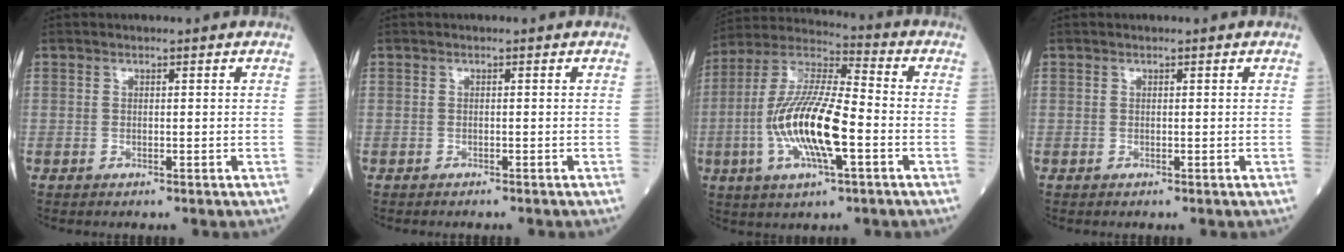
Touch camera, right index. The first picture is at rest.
{"total": 1.0, "force": [-0.9, 0.1, 0.4], "torque": [-0.004, 0.000, -0.013]}
{"total": 15.9, "force": [-3.6, 3.4, 15.1], "torque": [-0.308, -0.001, -0.069]}
{"total": 0.0}